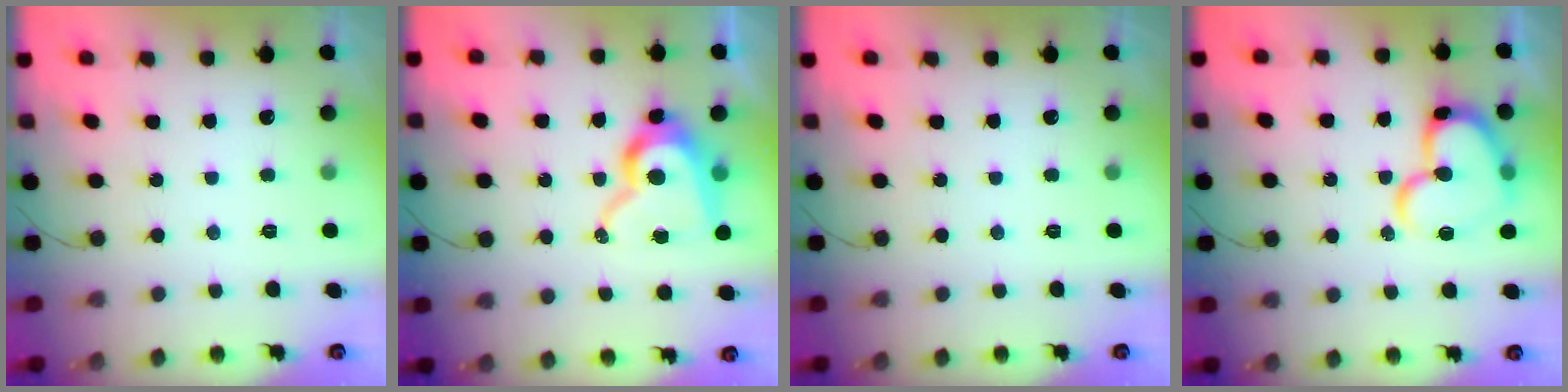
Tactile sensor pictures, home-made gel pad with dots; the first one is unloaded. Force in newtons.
{"total": 14.6, "press": 14.5, "slide": 1.7}
{"total": 0.0}
{"total": 17.6, "press": 17.5, "slide": 1.4}